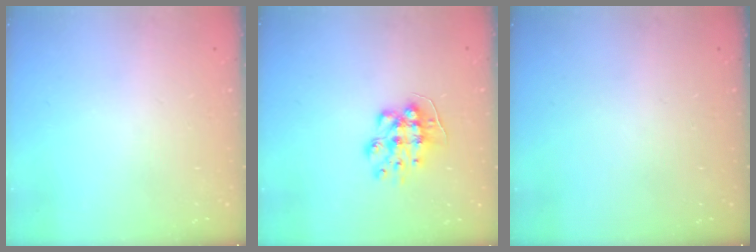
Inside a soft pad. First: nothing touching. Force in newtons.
{"total": 8.7, "press": 8.7, "slide": 0.4}
{"total": 0.0}